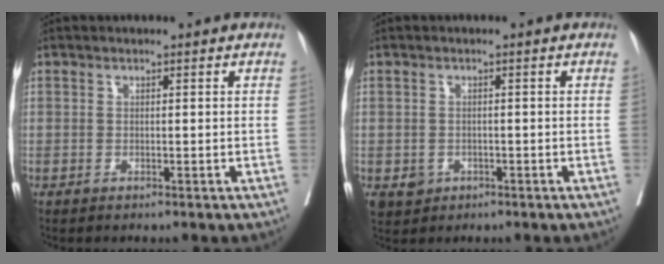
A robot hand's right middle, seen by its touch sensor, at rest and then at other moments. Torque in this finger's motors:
{"motor_torque": [0.30, -0.08, 0.00, 0.01]}